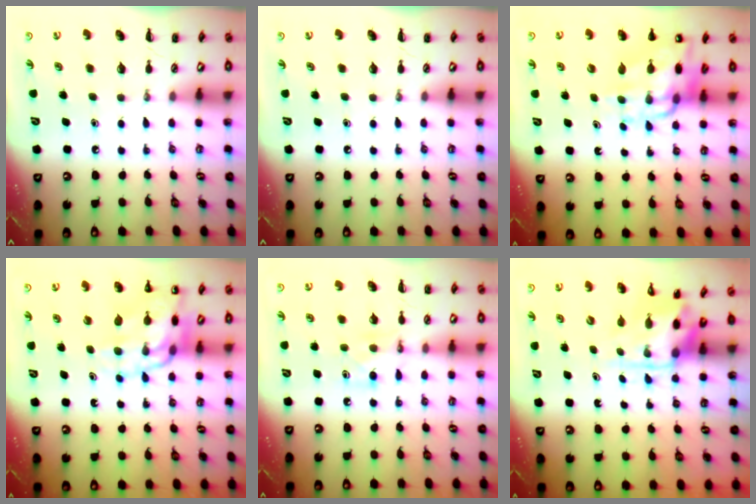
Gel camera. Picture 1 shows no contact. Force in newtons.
{"total": 0.0}
{"total": 13.0, "press": 12.7, "slide": 3.0}
{"total": 12.8, "press": 12.5, "slide": 3.1}
{"total": 5.1, "press": 4.9, "slide": 1.4}
{"total": 3.5, "press": 3.4, "slide": 0.8}